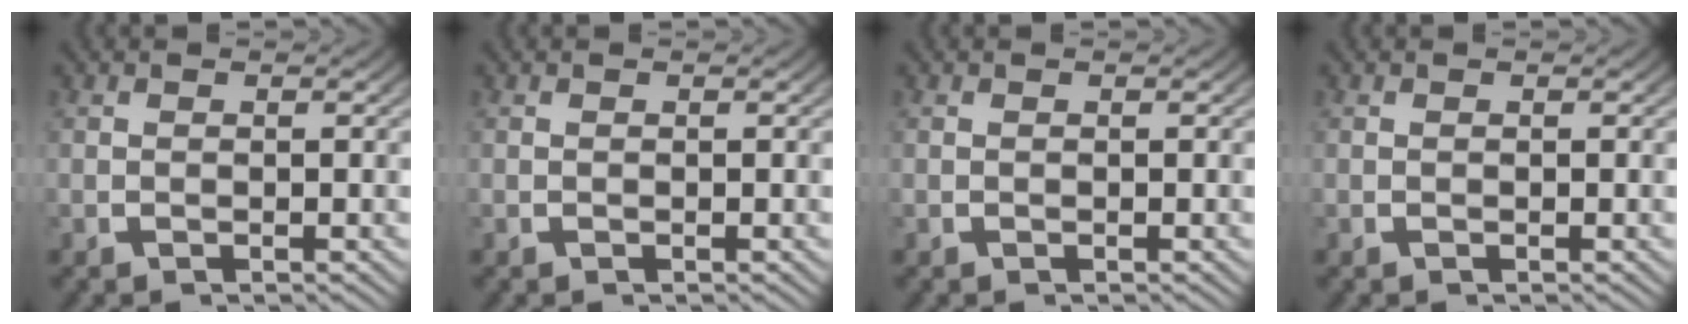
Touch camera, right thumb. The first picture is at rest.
{"total": 0.0}
{"total": 0.0}
{"total": 0.0}